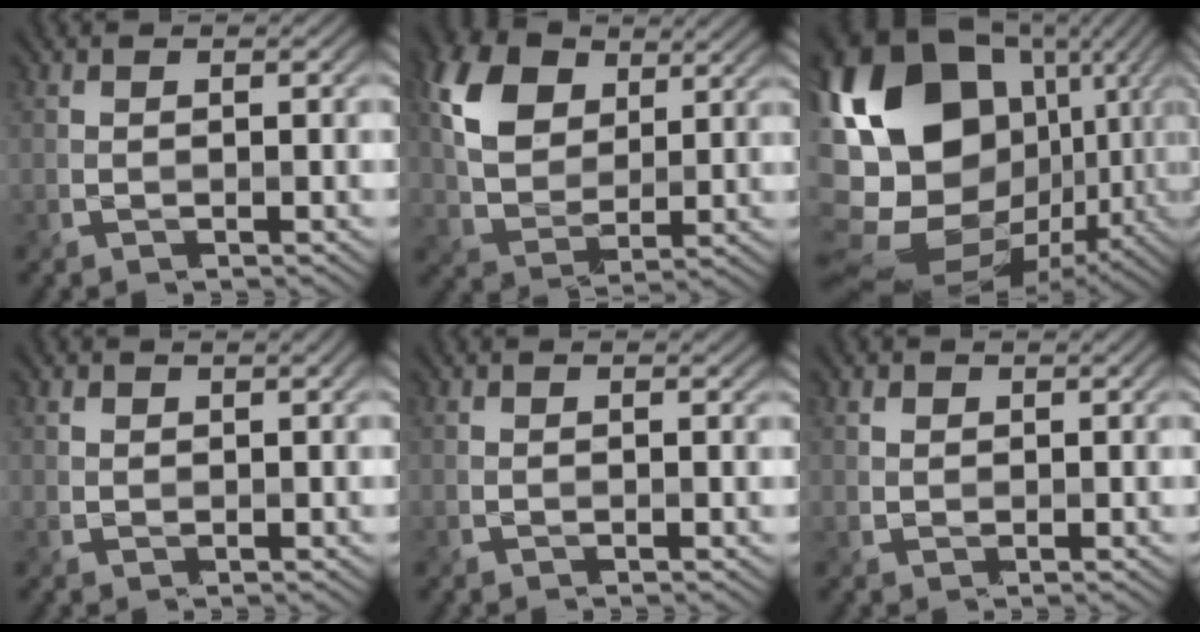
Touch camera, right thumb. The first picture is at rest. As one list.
[{"total": 10.0, "force": [4.5, 6.6, 6.0], "torque": [-0.153, 0.010, 0.078]}, {"total": 21.5, "force": [3.3, 15.5, 14.6], "torque": [-0.301, -0.006, 0.094]}, {"total": 1.3, "force": [0.9, 0.8, 0.5], "torque": [-0.010, 0.000, 0.018]}, {"total": 0.6, "force": [0.5, 0.1, 0.1], "torque": [-0.002, 0.000, 0.011]}, {"total": 1.2, "force": [0.7, 0.9, 0.3], "torque": [-0.005, -0.001, 0.014]}]